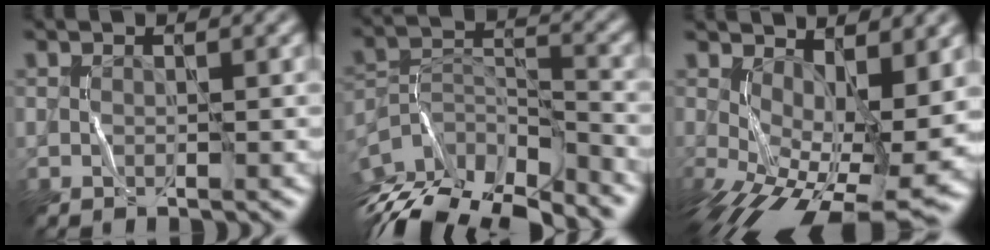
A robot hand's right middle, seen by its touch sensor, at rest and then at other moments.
{"total": 12.1, "force": [-9.9, 3.9, 5.7], "torque": [-0.121, -0.001, -0.160]}
{"total": 12.7, "force": [-0.9, 5.8, 11.3], "torque": [-0.194, -0.030, 0.004]}